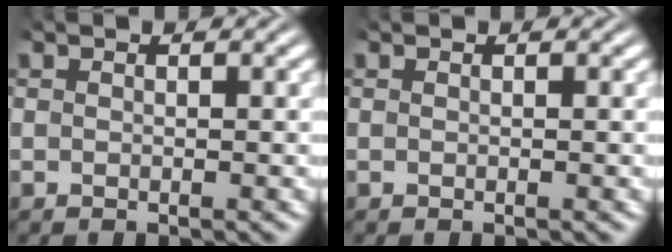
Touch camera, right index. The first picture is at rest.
{"total": 0.0}